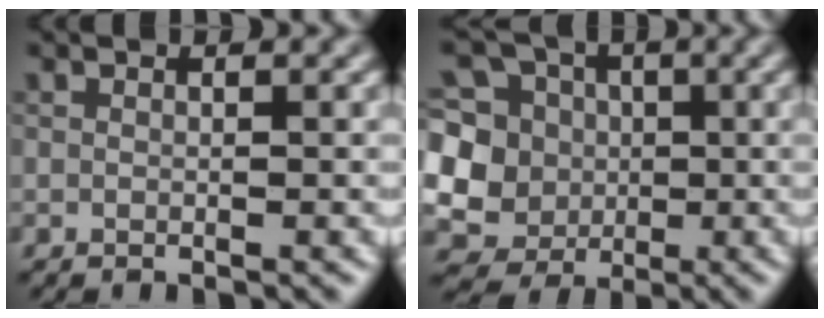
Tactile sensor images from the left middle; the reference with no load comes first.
{"total": 9.9, "force": [0.6, 9.3, 3.5], "torque": [-0.100, 0.042, -0.022]}